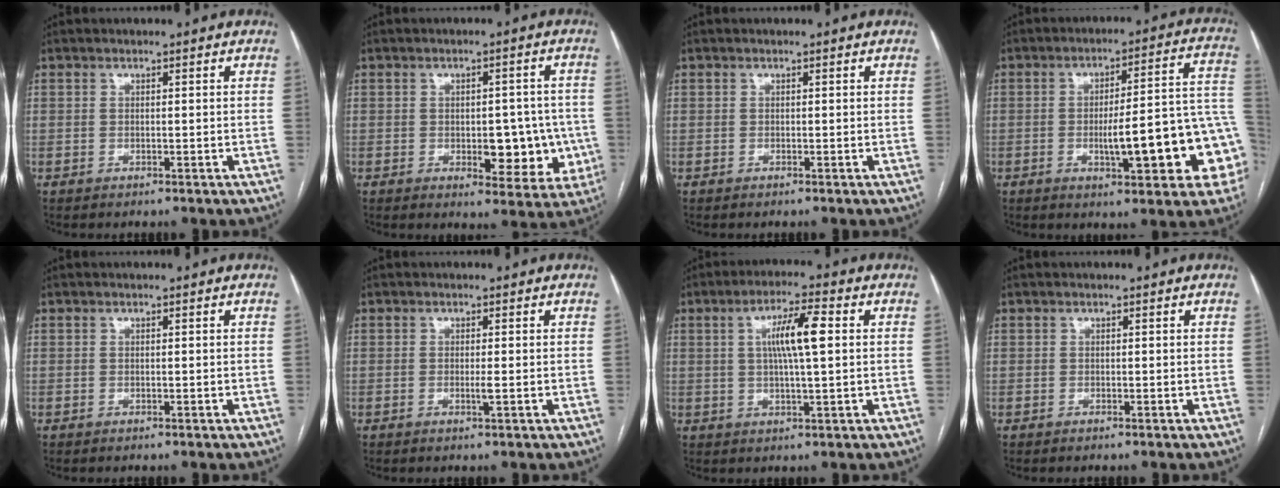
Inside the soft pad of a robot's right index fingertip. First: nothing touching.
{"total": 8.9, "force": [-1.8, 4.3, 7.6], "torque": [-0.076, 0.009, -0.014]}
{"total": 0.0}
{"total": 16.8, "force": [-4.3, 3.0, 16.0], "torque": [-0.154, 0.034, -0.048]}
{"total": 0.0}
{"total": 1.2, "force": [-0.3, -0.2, 1.1], "torque": [-0.024, -0.004, -0.005]}
{"total": 7.5, "force": [1.4, 0.7, 7.3], "torque": [-0.133, 0.009, 0.024]}
{"total": 0.0}